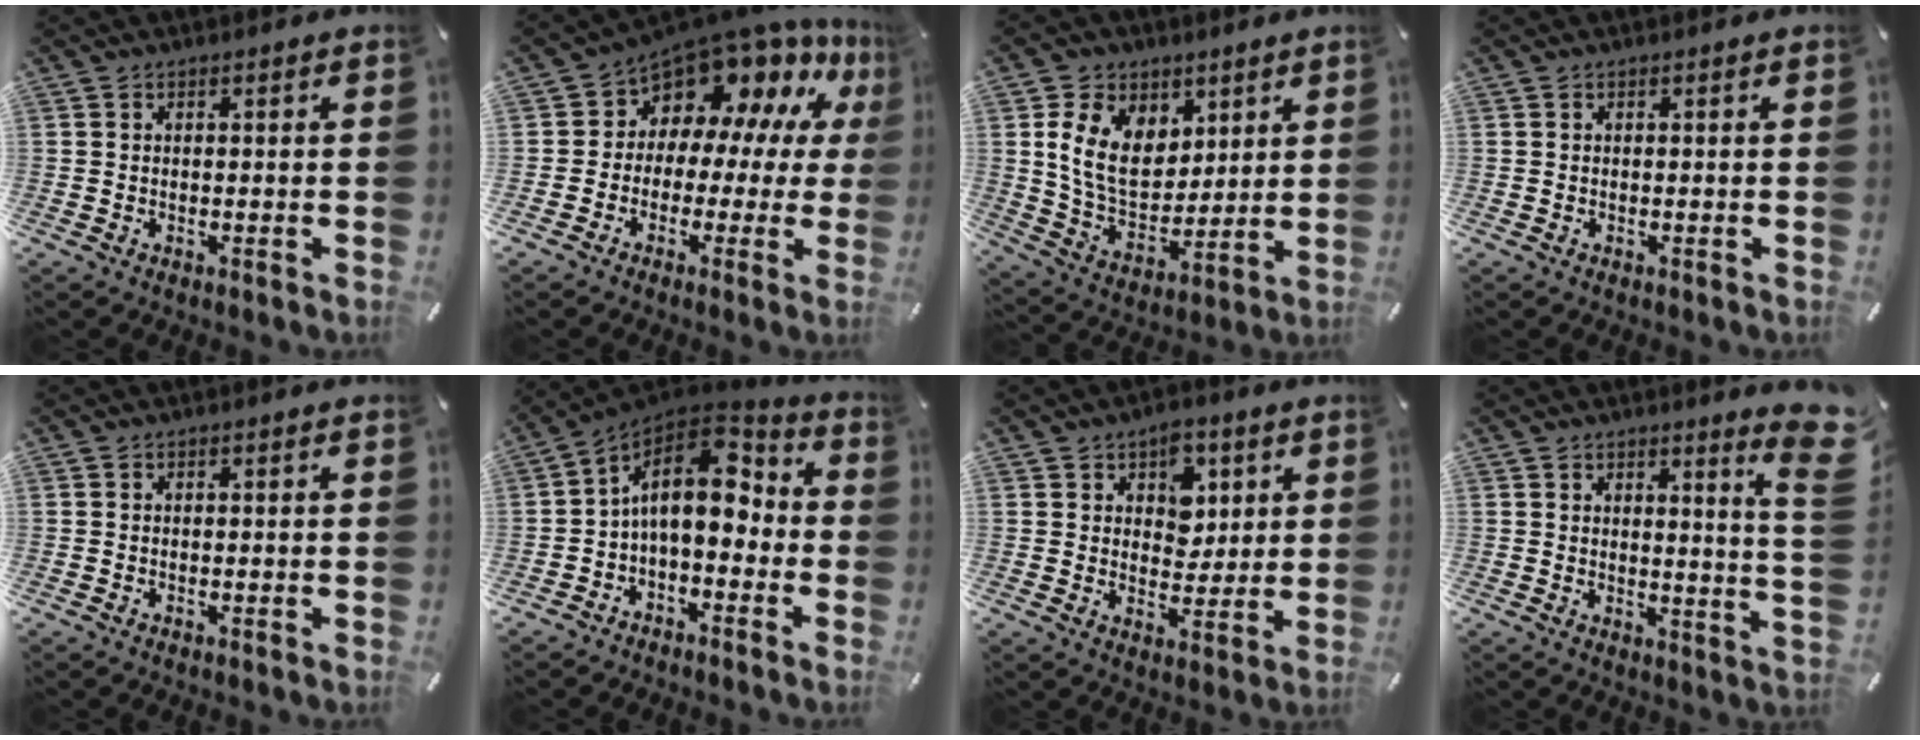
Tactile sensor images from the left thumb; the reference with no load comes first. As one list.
[{"total": 11.1, "force": [8.6, 6.0, 3.5], "torque": [-0.069, -0.089, 0.152]}, {"total": 13.6, "force": [4.8, 10.4, 7.4], "torque": [-0.152, -0.014, 0.092]}, {"total": 0.0}, {"total": 0.0}, {"total": 13.7, "force": [1.4, 8.9, 10.3], "torque": [-0.177, -0.010, 0.021]}, {"total": 7.3, "force": [3.6, 5.6, 3.0], "torque": [-0.024, -0.016, 0.056]}, {"total": 7.5, "force": [5.0, 0.8, 5.6], "torque": [-0.077, -0.039, 0.081]}]